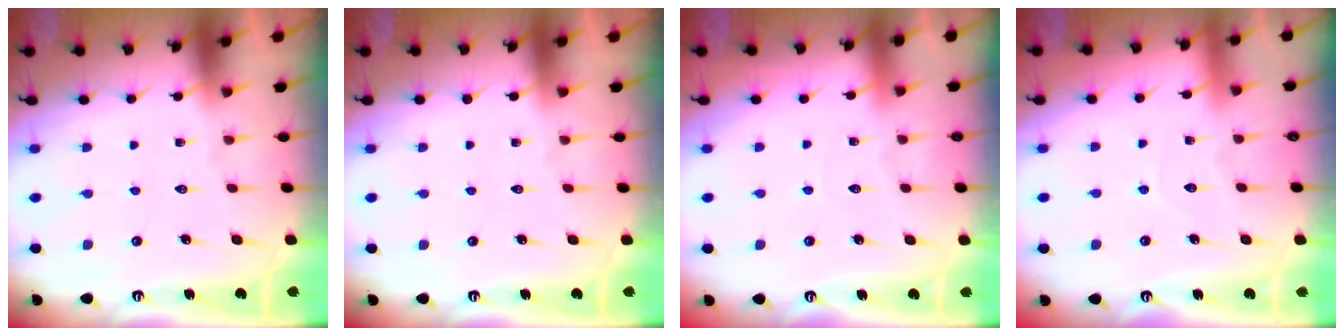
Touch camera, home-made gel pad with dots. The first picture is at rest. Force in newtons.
{"total": 0.0}
{"total": 2.7, "press": 2.7, "slide": 0.3}
{"total": 4.4, "press": 4.3, "slide": 0.5}